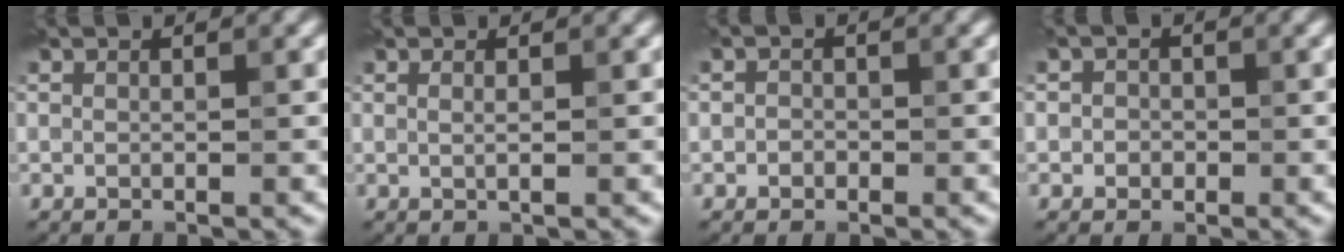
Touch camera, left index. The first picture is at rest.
{"total": 0.9, "force": [0.2, 0.3, 0.8], "torque": [-0.011, 0.001, -0.001]}
{"total": 1.0, "force": [-0.2, 0.9, 0.4], "torque": [-0.004, -0.004, -0.012]}
{"total": 1.8, "force": [0.1, 1.7, 0.6], "torque": [0.006, 0.002, -0.013]}